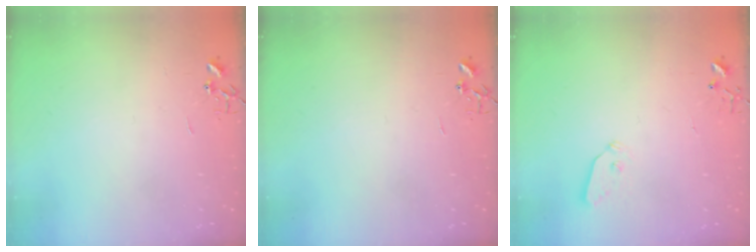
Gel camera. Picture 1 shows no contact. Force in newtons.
{"total": 0.0}
{"total": 4.3, "press": 4.3, "slide": 0.3}